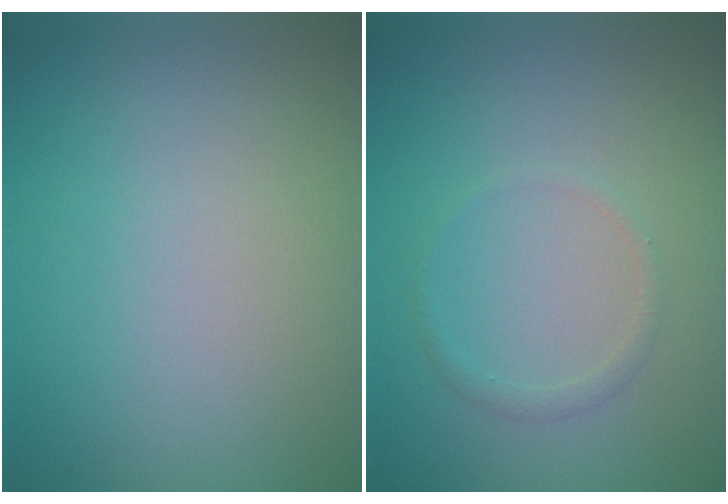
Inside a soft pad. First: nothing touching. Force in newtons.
{"total": 0.9, "press": 0.9, "slide": 0.1}